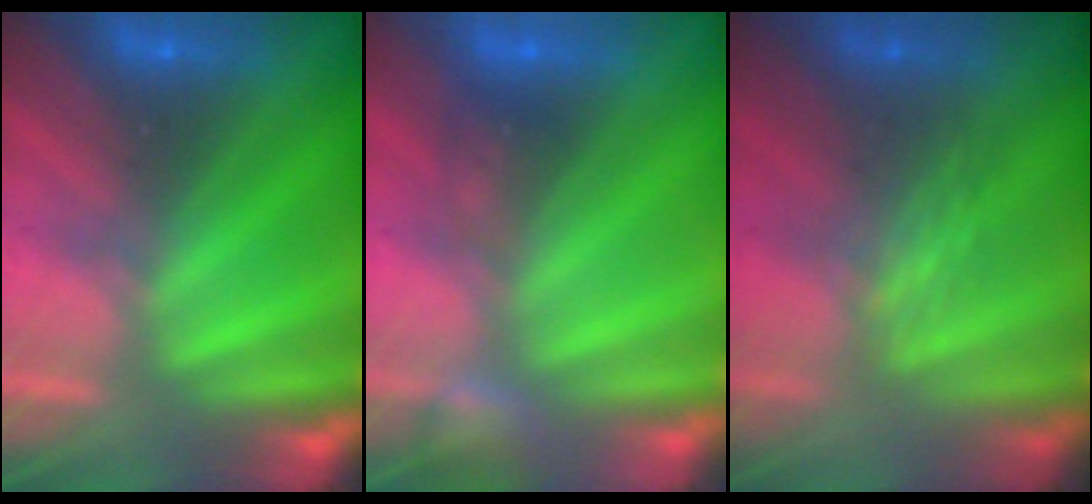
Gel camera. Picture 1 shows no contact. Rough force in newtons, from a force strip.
{"total": 2.4}
{"total": 2.4}